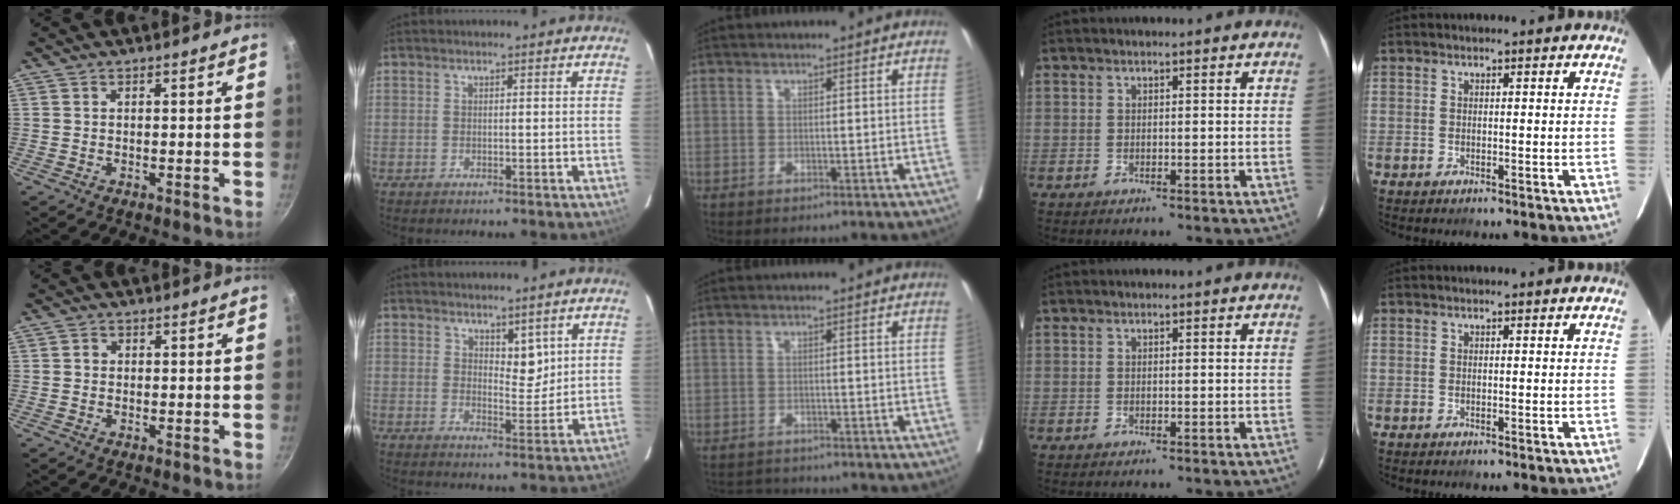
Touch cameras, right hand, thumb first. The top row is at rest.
{"thumb": {"total": 1.3, "force": [0.0, 1.2, 0.5], "torque": [-0.004, 0.003, -0.001]}, "index": {"total": 3.9, "force": [2.1, 1.8, 2.7], "torque": [-0.042, -0.006, 0.040]}, "middle": {"total": 2.3, "force": [-2.3, 0.3, -0.4], "torque": [0.006, -0.010, -0.037]}}